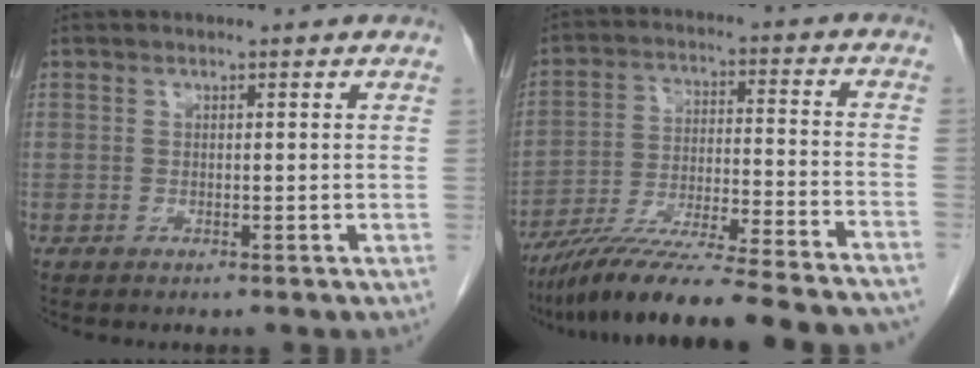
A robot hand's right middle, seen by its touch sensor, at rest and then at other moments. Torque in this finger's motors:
{"motor_torque": [1.12, -1.02, 0.52, 0.18]}